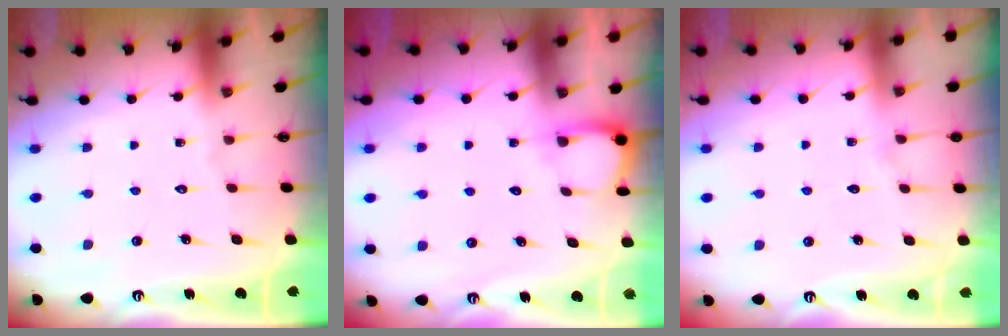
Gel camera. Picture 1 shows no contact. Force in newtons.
{"total": 3.8, "press": 3.7, "slide": 0.4}
{"total": 5.5, "press": 5.4, "slide": 0.8}